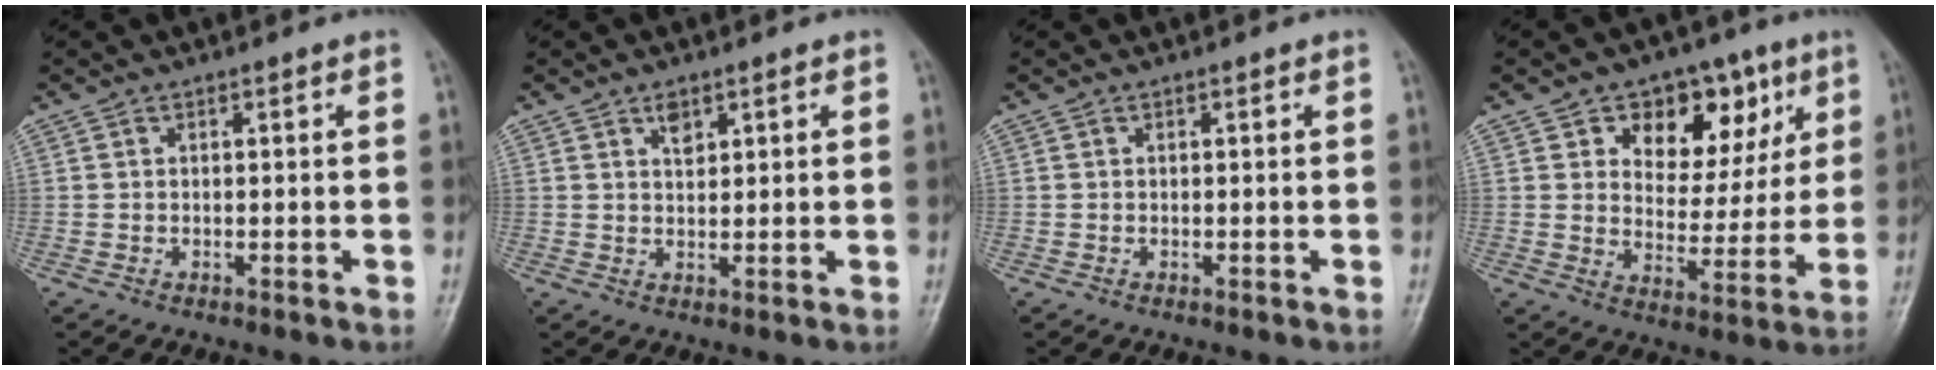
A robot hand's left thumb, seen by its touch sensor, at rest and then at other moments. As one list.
[{"total": 2.6, "force": [1.4, 1.6, 1.5], "torque": [-0.013, -0.009, 0.025]}, {"total": 0.0}, {"total": 14.1, "force": [6.4, 9.4, 8.4], "torque": [-0.065, -0.023, 0.099]}]